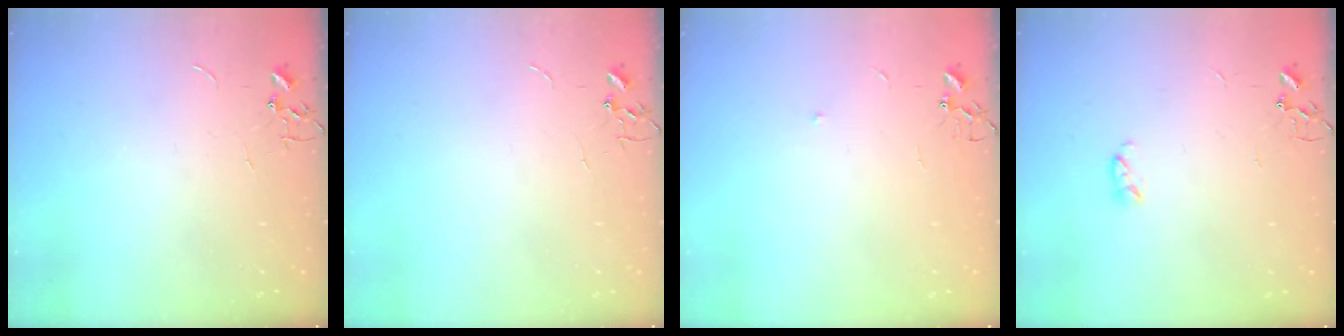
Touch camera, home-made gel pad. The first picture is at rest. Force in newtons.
{"total": 0.0}
{"total": 4.2, "press": 4.1, "slide": 1.0}
{"total": 3.6, "press": 3.6, "slide": 0.5}